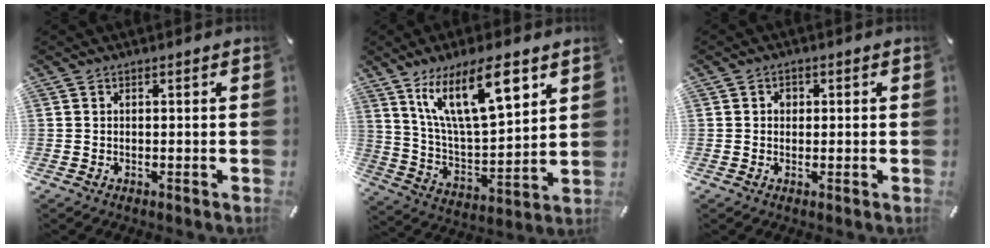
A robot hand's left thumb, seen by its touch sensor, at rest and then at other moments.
{"total": 18.4, "force": [10.9, 7.2, 12.9], "torque": [-0.246, -0.039, 0.182]}
{"total": 1.4, "force": [0.0, 1.4, 0.4], "torque": [-0.001, 0.005, -0.004]}